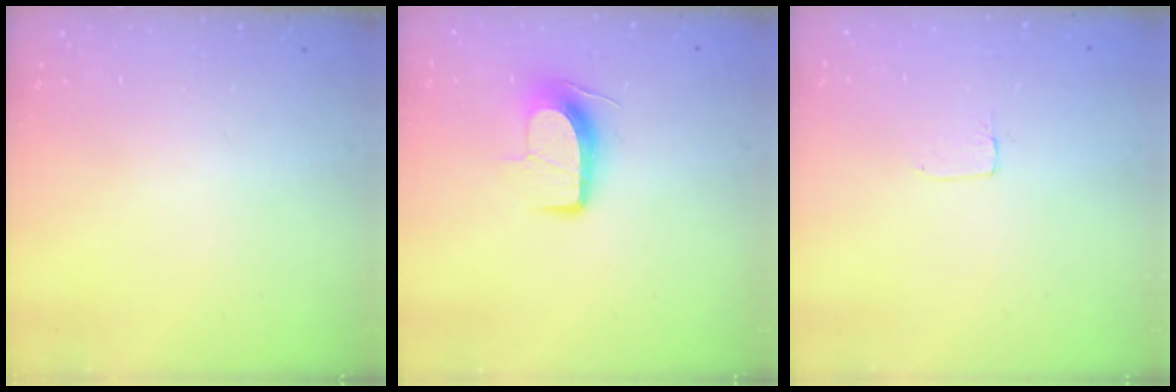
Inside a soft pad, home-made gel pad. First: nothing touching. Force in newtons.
{"total": 9.9, "press": 9.9, "slide": 0.6}
{"total": 1.2, "press": 1.2, "slide": 0.0}